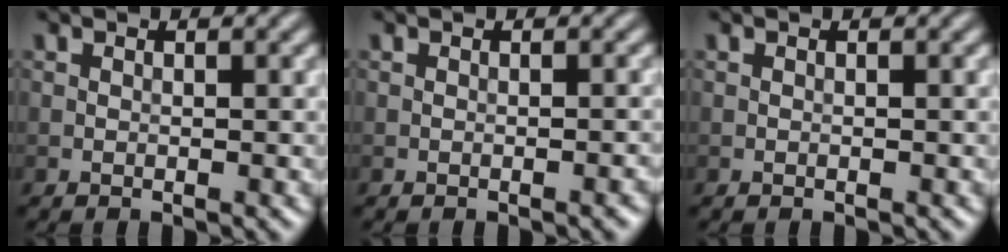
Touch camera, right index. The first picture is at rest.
{"total": 0.8, "force": [-0.4, 0.1, 0.7], "torque": [-0.008, 0.001, -0.005]}
{"total": 0.0}